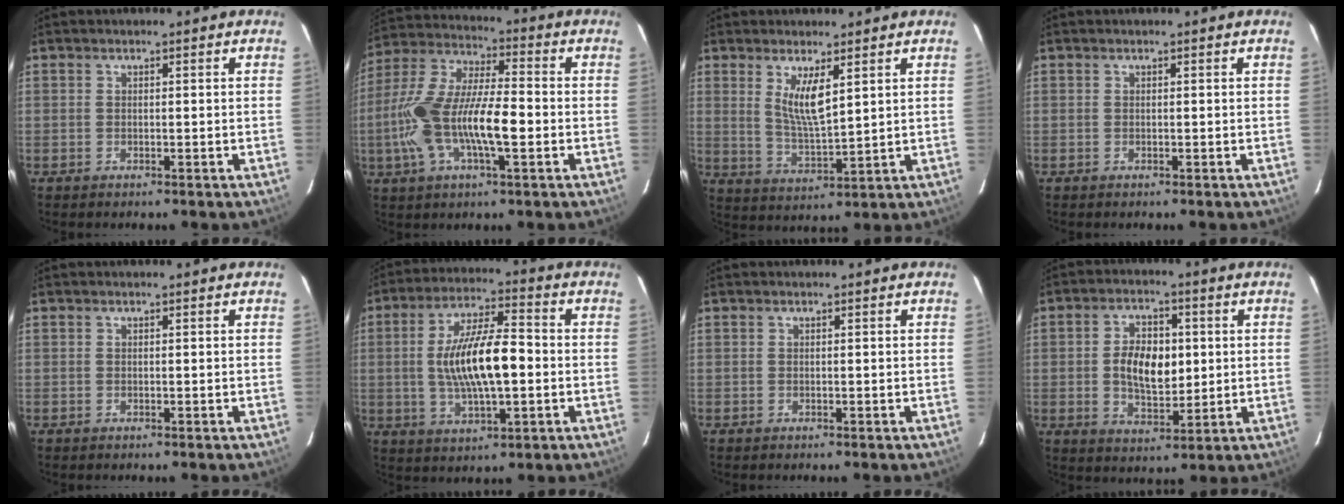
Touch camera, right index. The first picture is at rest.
{"total": 17.2, "force": [-3.4, 5.3, 16.0], "torque": [-0.320, 0.001, -0.067]}
{"total": 6.8, "force": [3.0, 1.6, 6.0], "torque": [-0.110, -0.015, 0.062]}
{"total": 0.0}
{"total": 0.0}
{"total": 13.8, "force": [-0.9, 4.5, 13.0], "torque": [-0.244, 0.004, -0.012]}
{"total": 0.0}
{"total": 9.3, "force": [0.5, 5.3, 7.6], "torque": [-0.139, 0.010, 0.014]}